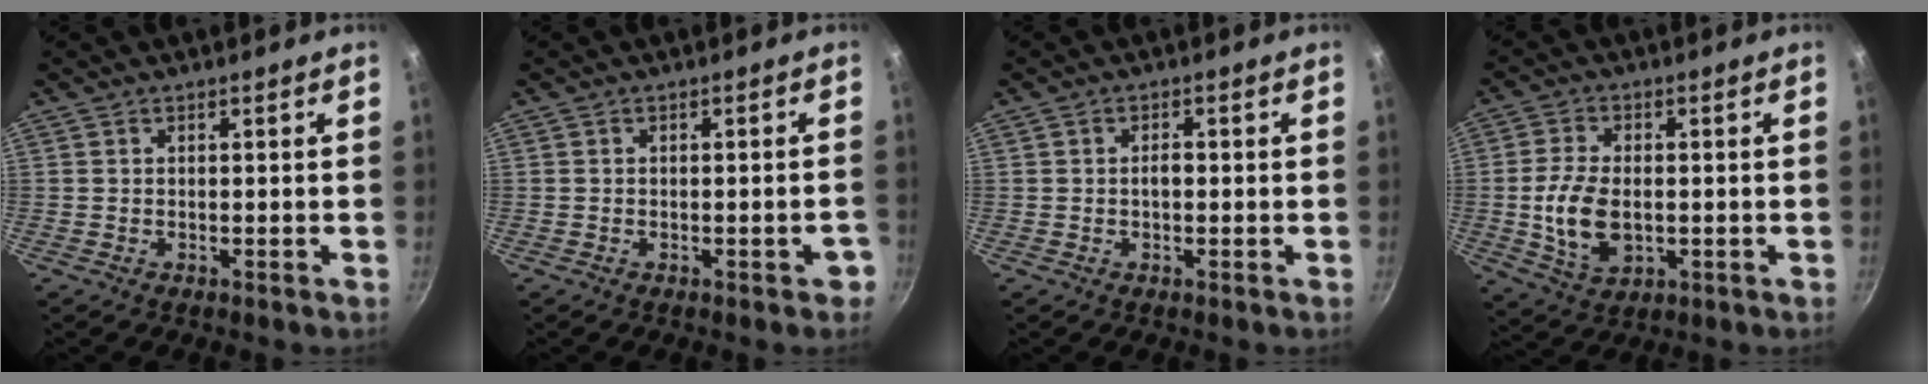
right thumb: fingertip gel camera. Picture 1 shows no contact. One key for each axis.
{"total": 2.7, "fx": -1.3, "fy": 1.0, "fz": 2.1, "tx": -0.011, "ty": 0.014, "tz": -0.016}
{"total": 1.0, "fx": -0.1, "fy": 0.6, "fz": 0.8, "tx": -0.011, "ty": 0.005, "tz": -0.001}
{"total": 10.0, "fx": -0.8, "fy": 6.1, "fz": 7.9, "tx": -0.150, "ty": -0.001, "tz": -0.010}